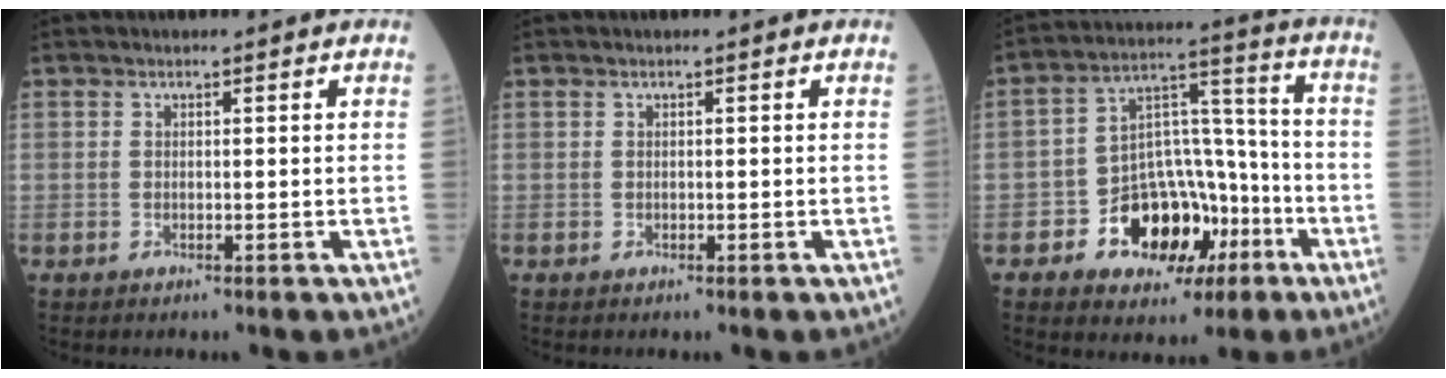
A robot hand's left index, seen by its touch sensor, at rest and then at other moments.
{"total": 0.0}
{"total": 13.5, "force": [-6.0, 9.0, 8.1], "torque": [-0.134, 0.036, -0.084]}